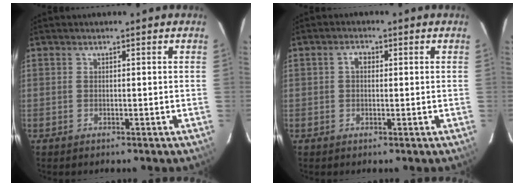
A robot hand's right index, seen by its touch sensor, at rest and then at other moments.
{"total": 1.9, "force": [0.3, 1.4, 1.3], "torque": [-0.022, 0.009, 0.002]}